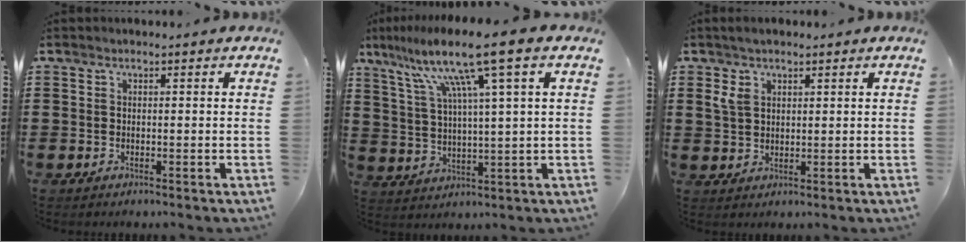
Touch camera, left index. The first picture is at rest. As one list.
[{"total": 11.7, "force": [7.3, -0.3, 9.1], "torque": [-0.197, -0.019, 0.118]}, {"total": 3.5, "force": [2.1, 2.0, 1.9], "torque": [-0.044, 0.010, 0.037]}]